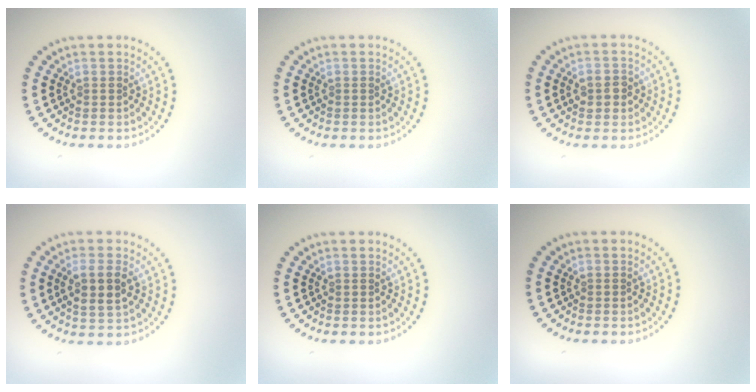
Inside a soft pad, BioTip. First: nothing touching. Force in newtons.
{"total": 0.0}
{"total": 1.8, "press": 1.8, "slide": 0.0}
{"total": 2.9, "press": 2.8, "slide": 0.9}
{"total": 0.0}
{"total": 0.0}